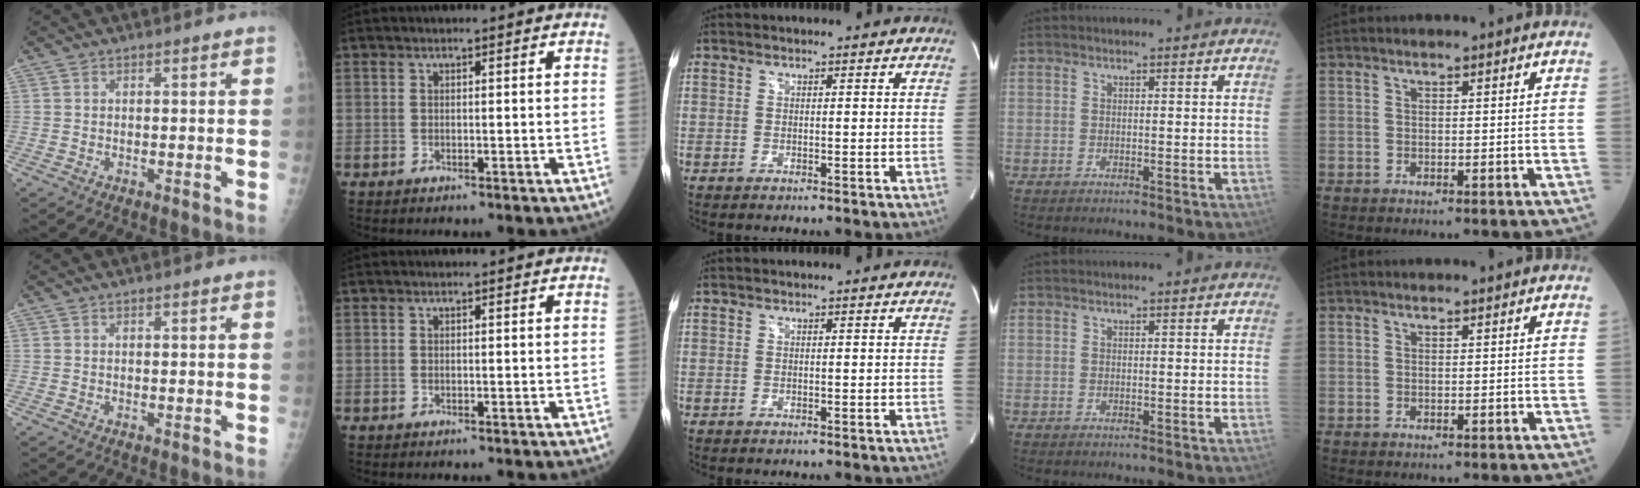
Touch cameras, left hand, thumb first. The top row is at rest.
{}